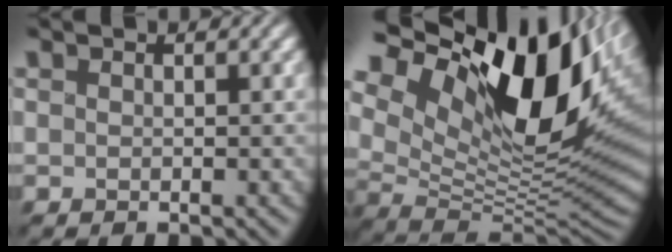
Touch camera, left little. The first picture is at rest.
{"total": 17.5, "force": [6.7, 8.9, 13.6], "torque": [-0.250, 0.024, 0.104]}